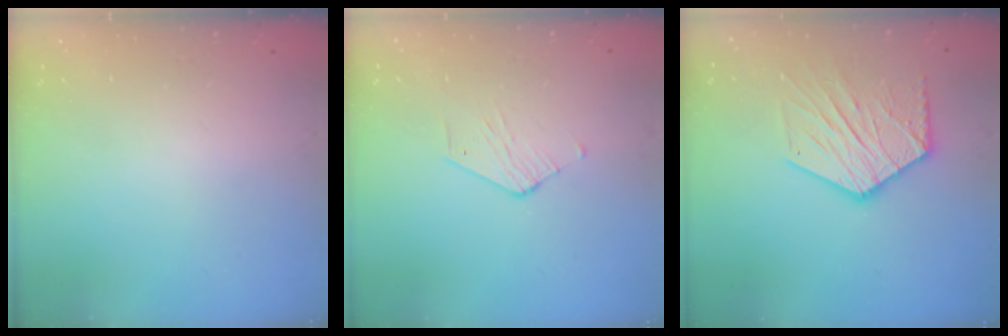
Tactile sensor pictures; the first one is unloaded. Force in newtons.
{"total": 2.7, "press": 2.7, "slide": 0.3}
{"total": 16.7, "press": 16.6, "slide": 1.3}